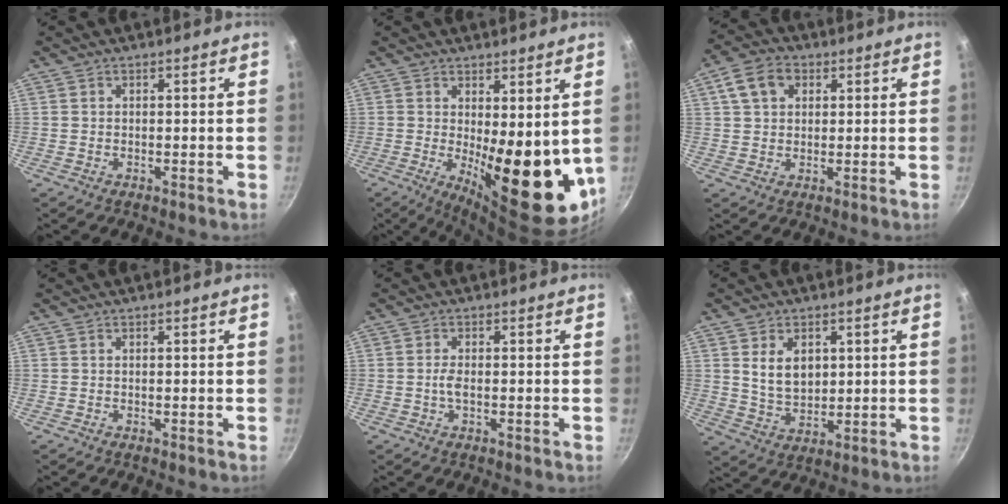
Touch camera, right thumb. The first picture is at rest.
{"total": 16.2, "force": [0.2, 6.0, 15.0], "torque": [-0.167, -0.034, 0.020]}
{"total": 7.5, "force": [2.6, 5.6, 4.3], "torque": [-0.064, 0.009, 0.039]}
{"total": 0.0}
{"total": 1.9, "force": [-0.3, 0.7, 1.7], "torque": [-0.042, 0.003, -0.010]}
{"total": 7.7, "force": [2.1, 5.3, 5.2], "torque": [-0.074, -0.018, 0.048]}